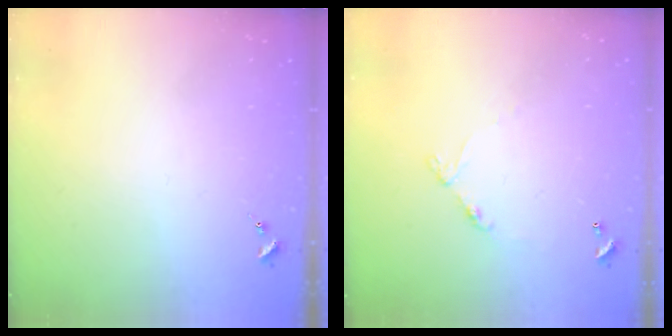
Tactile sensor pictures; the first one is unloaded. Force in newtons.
{"total": 6.8, "press": 6.8, "slide": 0.5}